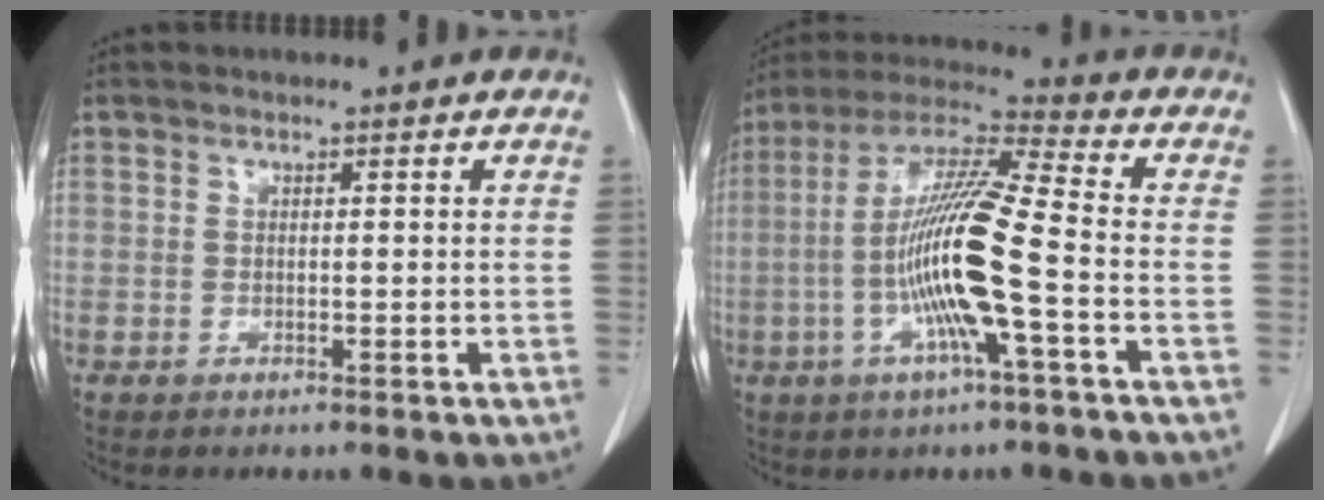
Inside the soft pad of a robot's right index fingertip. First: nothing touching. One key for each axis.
{"total": 15.0, "fx": -3.5, "fy": 0.3, "fz": 14.5, "tx": -0.289, "ty": 0.000, "tz": -0.075}